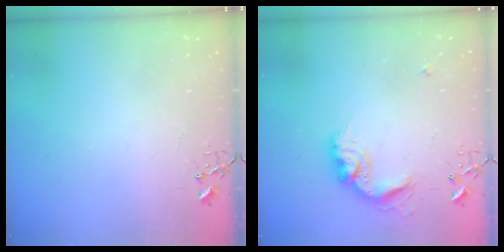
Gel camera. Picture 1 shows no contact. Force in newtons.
{"total": 15.0, "press": 15.0, "slide": 0.6}